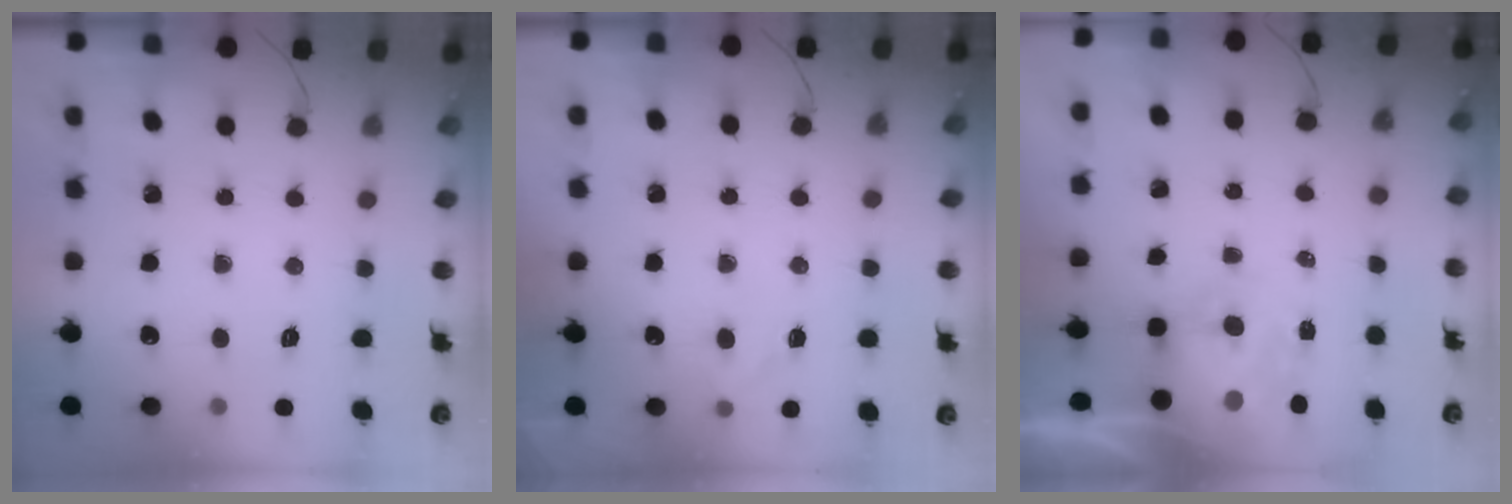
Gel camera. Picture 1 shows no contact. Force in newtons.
{"total": 5.1, "press": 4.9, "slide": 1.5}
{"total": 9.1, "press": 8.8, "slide": 2.3}